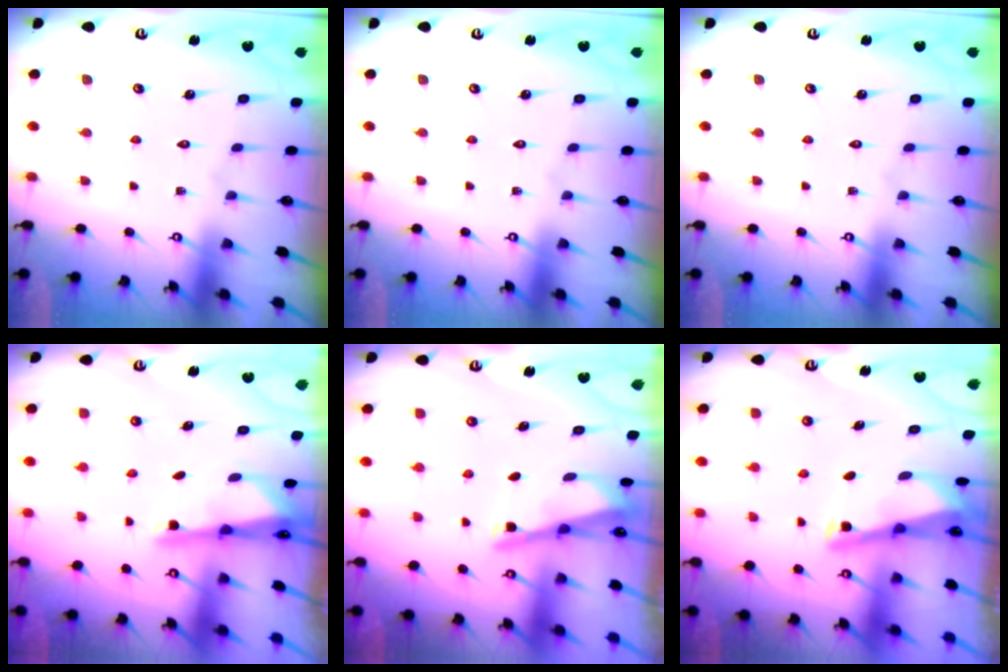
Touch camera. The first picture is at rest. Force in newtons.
{"total": 0.0}
{"total": 0.0}
{"total": 1.9, "press": 1.9, "slide": 0.4}
{"total": 2.8, "press": 2.8, "slide": 0.4}
{"total": 3.0, "press": 2.9, "slide": 0.4}